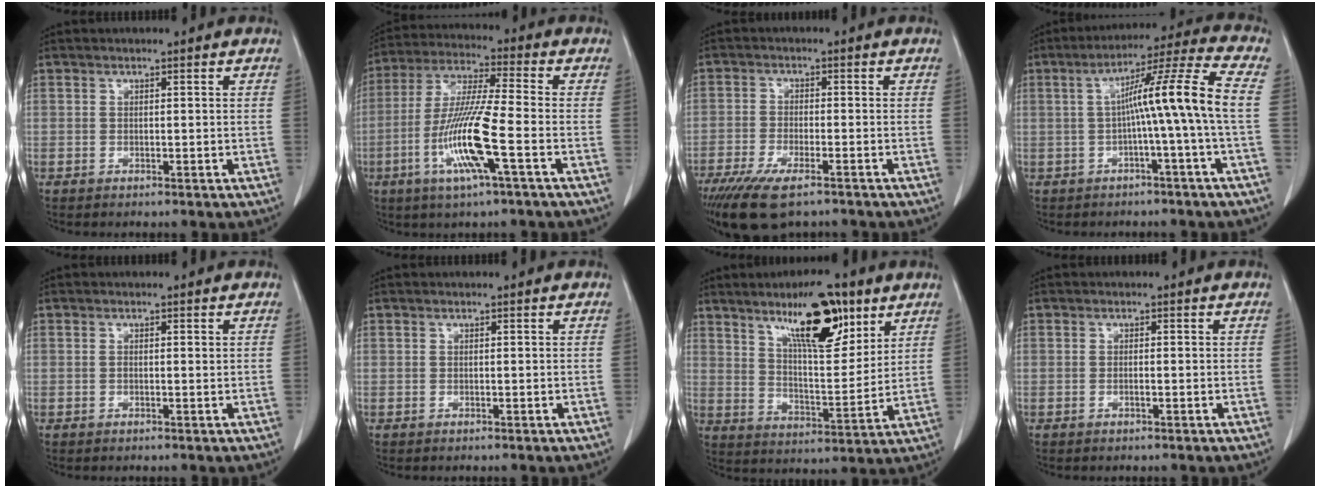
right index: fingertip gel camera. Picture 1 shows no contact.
{"total": 13.0, "force": [-4.2, 0.2, 12.2], "torque": [-0.252, -0.011, -0.085]}
{"total": 9.9, "force": [-7.1, 2.7, 6.3], "torque": [-0.111, -0.020, -0.115]}
{"total": 11.1, "force": [-0.6, -2.2, 10.9], "torque": [-0.169, 0.024, -0.007]}
{"total": 0.8, "force": [0.2, 0.2, 0.7], "torque": [-0.019, 0.001, 0.004]}
{"total": 0.0}
{"total": 13.6, "force": [8.4, 3.4, 10.2], "torque": [-0.166, 0.001, 0.142]}
{"total": 0.6, "force": [-0.2, 0.1, 0.5], "torque": [-0.012, 0.000, -0.002]}